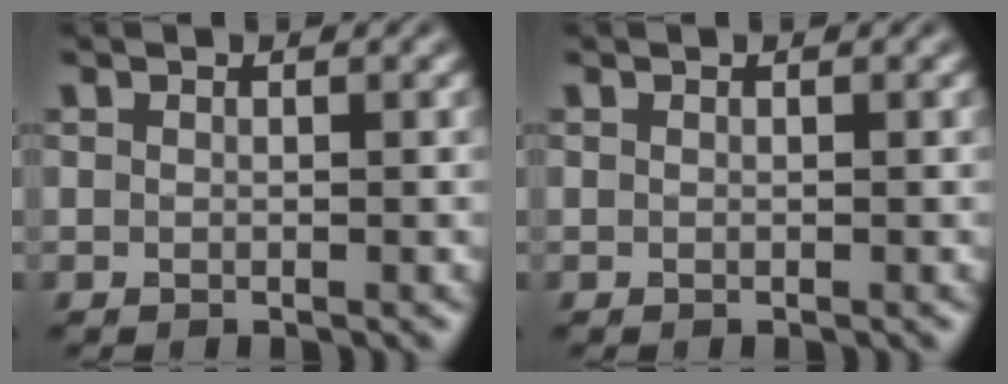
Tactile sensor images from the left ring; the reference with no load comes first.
{"total": 0.0}